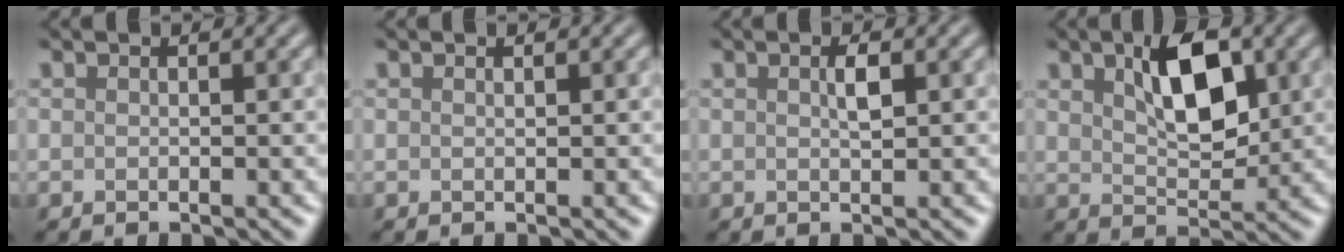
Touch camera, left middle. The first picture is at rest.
{"total": 0.0}
{"total": 0.9, "force": [0.1, 0.1, 0.9], "torque": [-0.018, 0.000, 0.006]}
{"total": 5.2, "force": [1.7, 2.5, 4.2], "torque": [-0.077, 0.002, 0.034]}